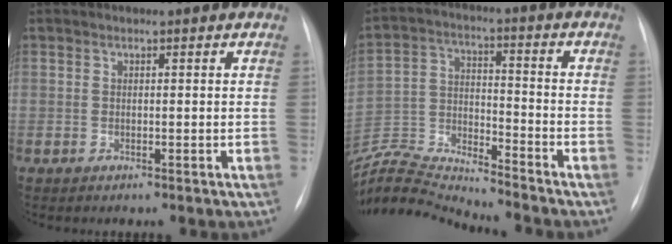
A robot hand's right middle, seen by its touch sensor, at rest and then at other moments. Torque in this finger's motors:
{"motor_torque": [-0.06, -0.19, 0.08, 0.04]}